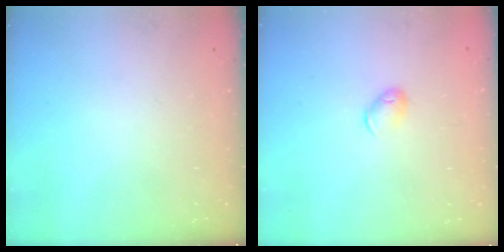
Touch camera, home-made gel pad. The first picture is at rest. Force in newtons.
{"total": 8.1, "press": 8.0, "slide": 1.0}